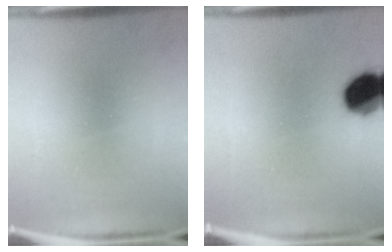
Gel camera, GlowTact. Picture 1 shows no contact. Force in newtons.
{"total": 11.6}